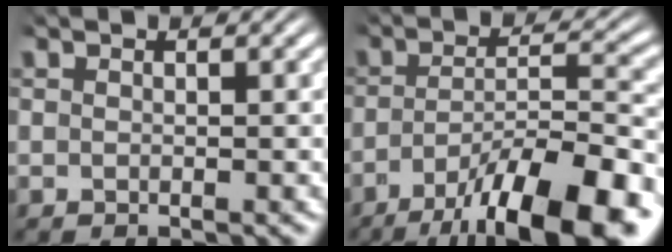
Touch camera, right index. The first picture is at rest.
{"total": 12.1, "force": [-7.2, 4.2, 8.8], "torque": [-0.127, -0.028, -0.091]}